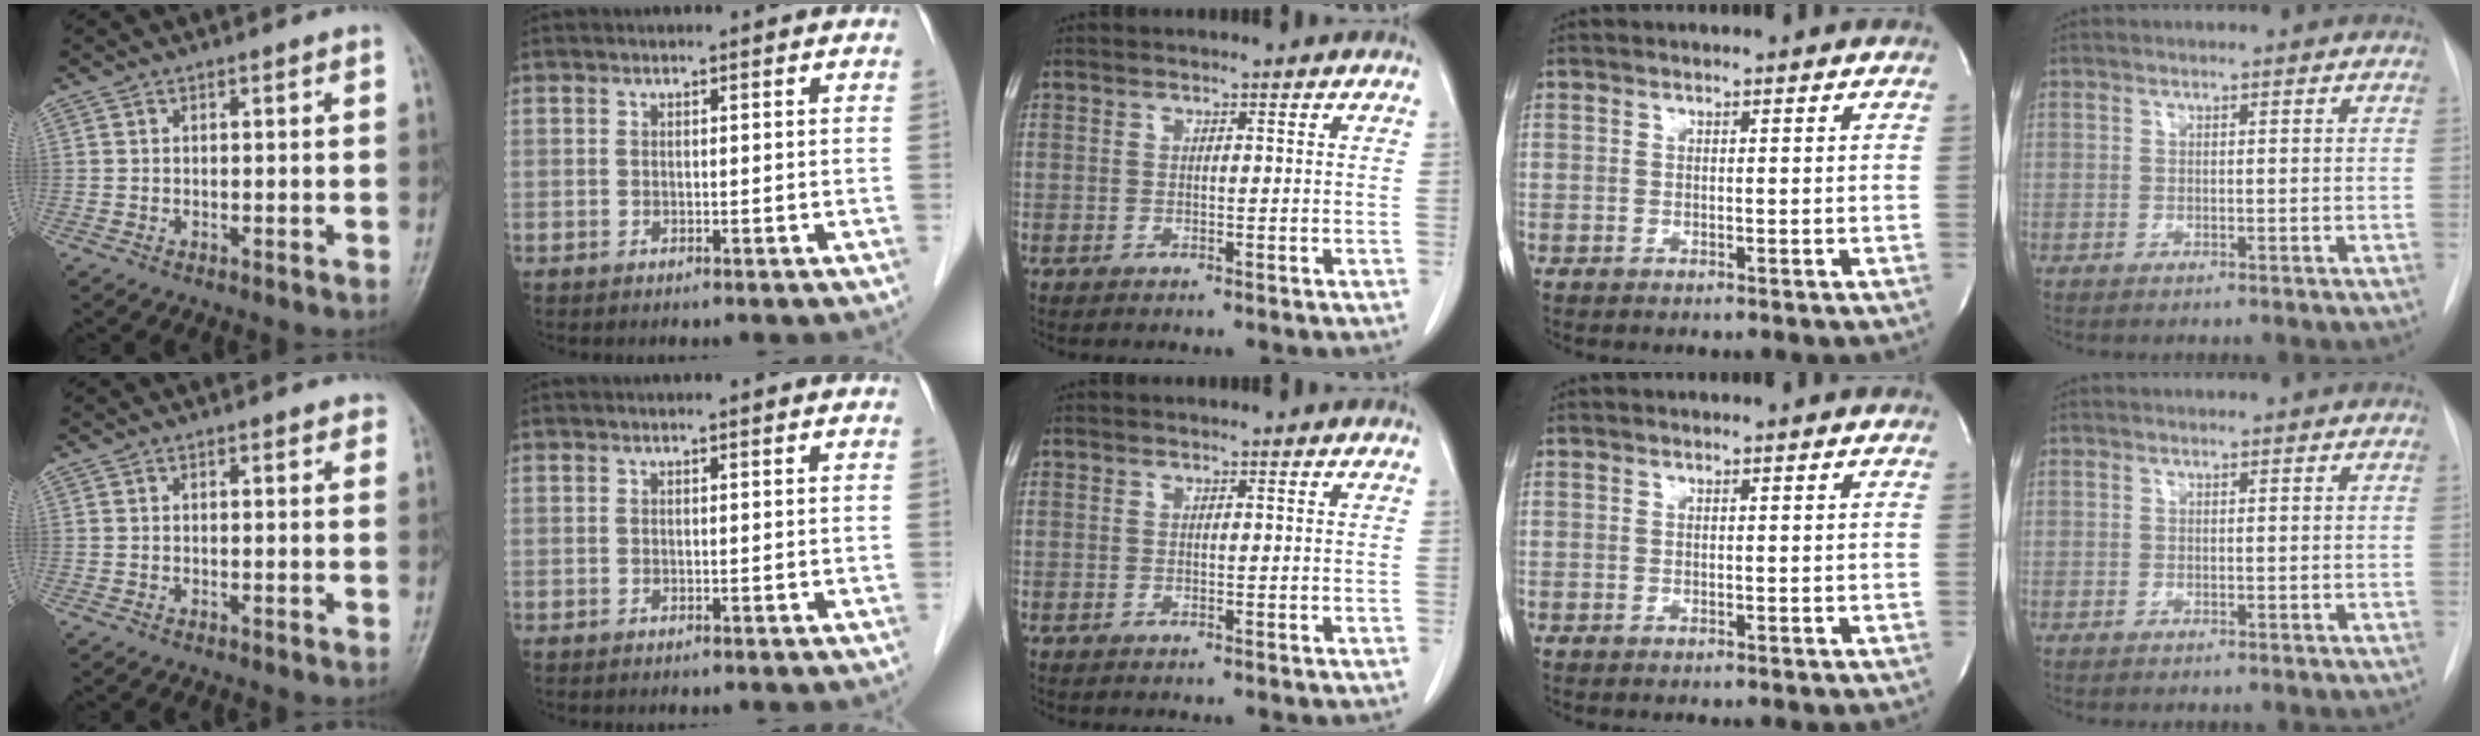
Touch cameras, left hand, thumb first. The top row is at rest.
{"thumb": {"total": 1.4, "force": [0.9, 0.8, 0.7], "torque": [0.008, -0.002, 0.003]}, "index": {"total": 1.1, "force": [1.0, 0.0, 0.4], "torque": [-0.013, 0.010, 0.013]}}